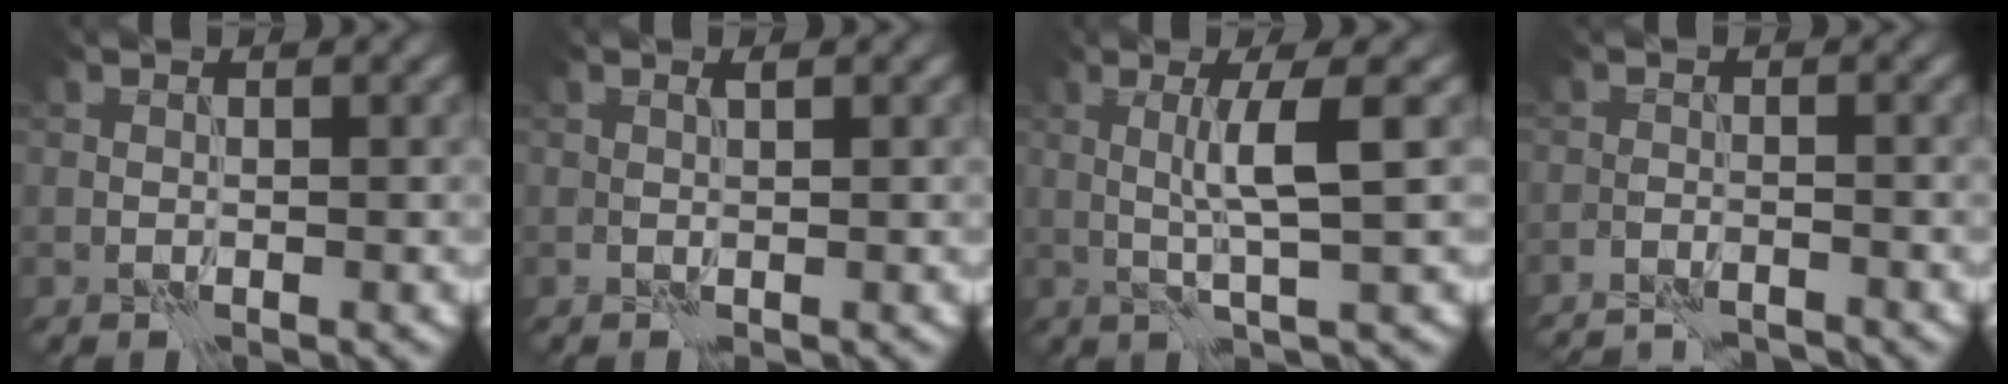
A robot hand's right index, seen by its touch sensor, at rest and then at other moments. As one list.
[{"total": 0.7, "force": [0.6, -0.1, 0.4], "torque": [-0.007, 0.000, 0.009]}, {"total": 3.9, "force": [0.4, 0.2, 3.9], "torque": [-0.071, 0.005, 0.010]}, {"total": 4.2, "force": [-4.1, 0.4, 0.6], "torque": [-0.007, 0.001, -0.060]}]